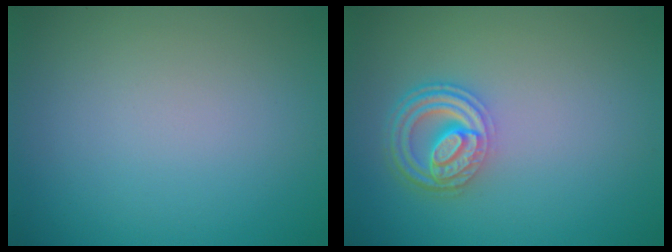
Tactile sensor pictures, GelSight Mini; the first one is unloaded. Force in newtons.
{"total": 4.6, "press": 3.5, "slide": 2.9}